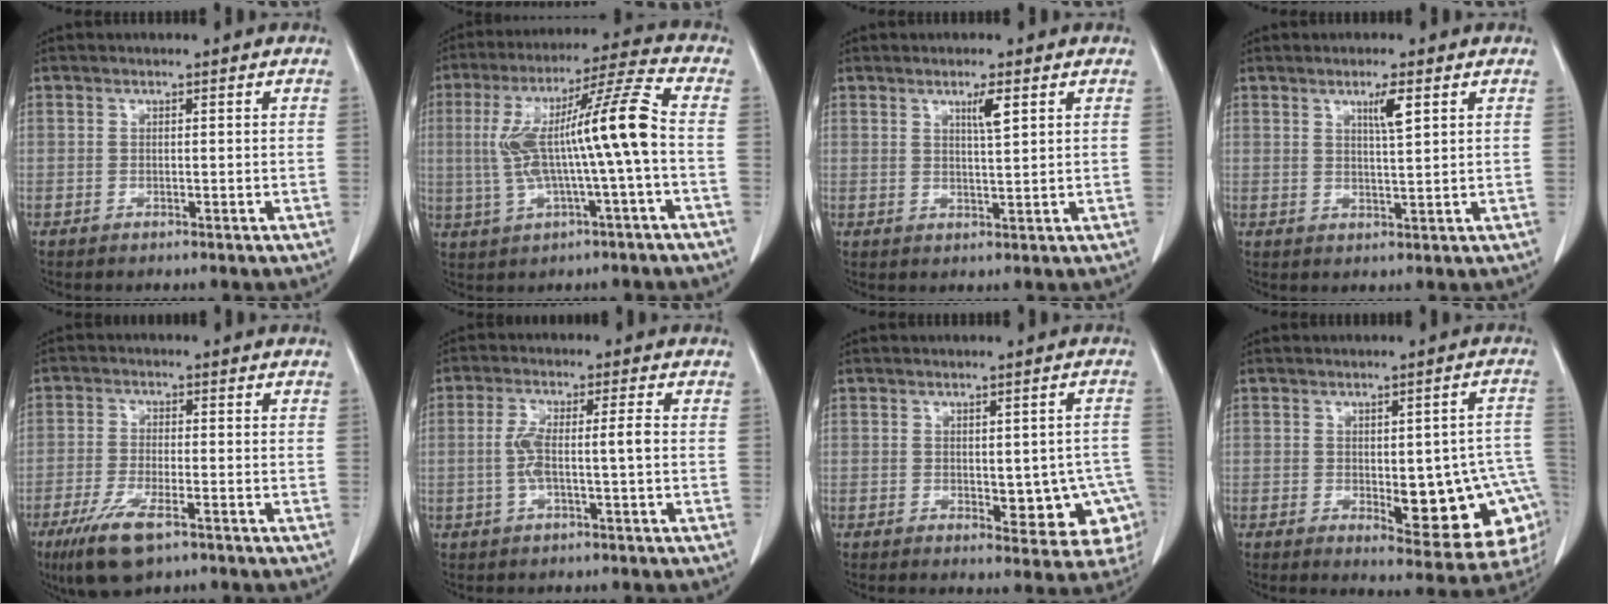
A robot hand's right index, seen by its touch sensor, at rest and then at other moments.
{"total": 14.1, "force": [-0.4, 0.0, 14.1], "torque": [-0.259, 0.026, -0.010]}
{"total": 2.9, "force": [1.5, 0.0, 2.5], "torque": [-0.046, -0.004, 0.027]}
{"total": 3.3, "force": [1.7, 0.0, 2.9], "torque": [-0.052, -0.004, 0.029]}
{"total": 7.9, "force": [-4.7, 1.9, 6.1], "torque": [-0.123, -0.019, -0.079]}
{"total": 5.3, "force": [-0.6, 0.5, 5.2], "torque": [-0.113, 0.015, -0.009]}
{"total": 10.0, "force": [-2.1, 4.6, 8.6], "torque": [-0.081, 0.011, -0.016]}
{"total": 15.4, "force": [-2.9, 5.2, 14.2], "torque": [-0.114, 0.018, -0.014]}